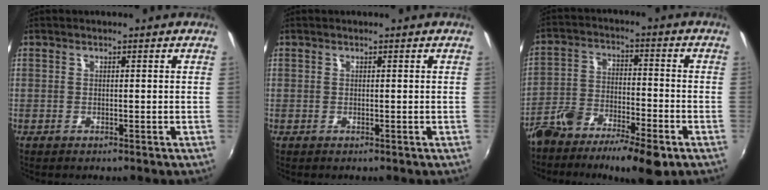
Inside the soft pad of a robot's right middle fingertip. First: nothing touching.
{"total": 0.0}
{"total": 12.2, "force": [-8.4, 3.6, 8.1], "torque": [-0.164, -0.007, -0.152]}